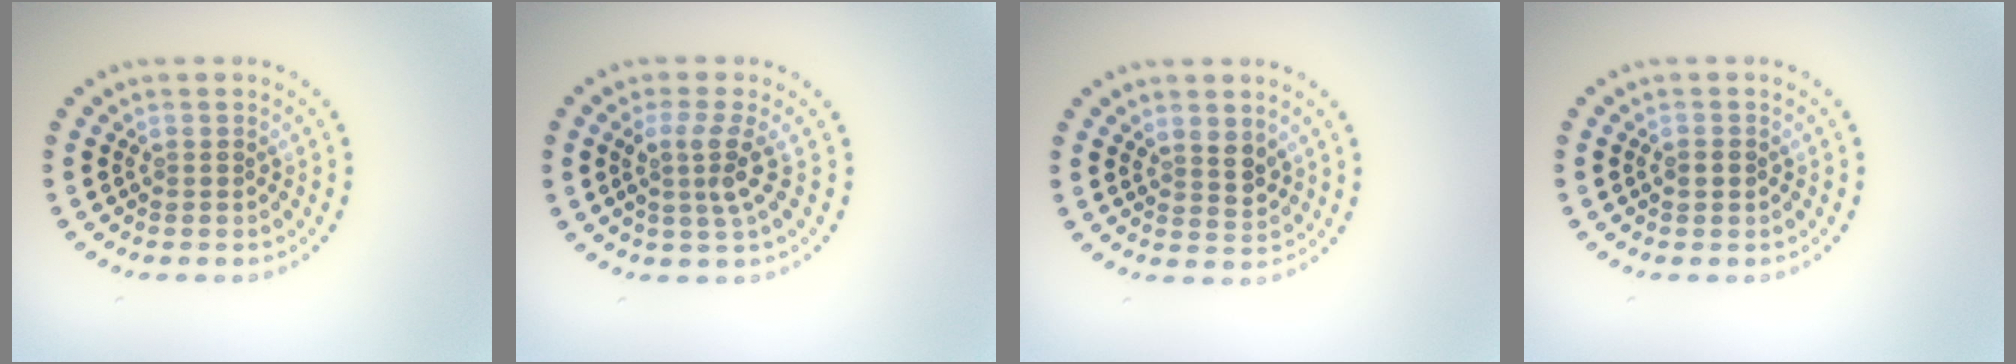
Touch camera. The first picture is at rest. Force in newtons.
{"total": 2.7, "press": 2.0, "slide": 1.9}
{"total": 2.2, "press": 1.8, "slide": 1.2}
{"total": 1.3, "press": 1.3, "slide": 0.1}